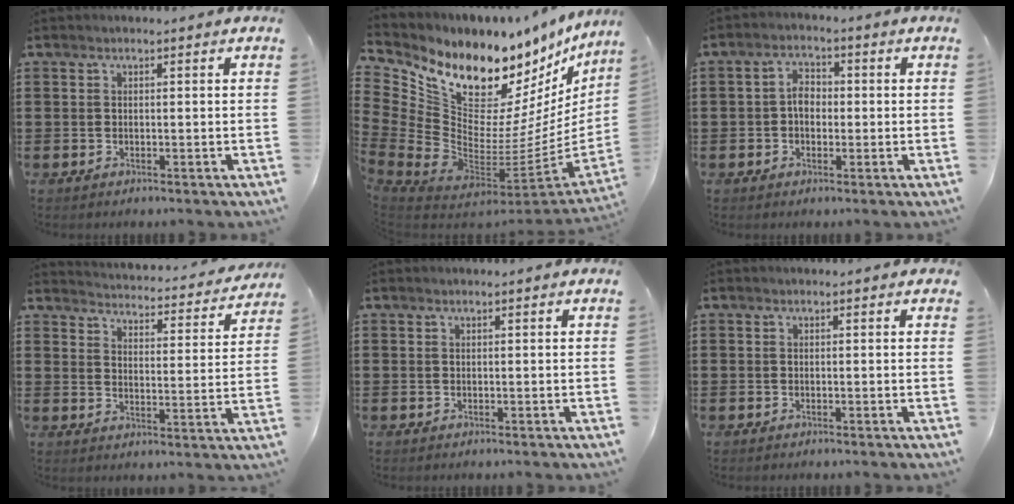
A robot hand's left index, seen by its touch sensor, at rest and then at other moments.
{"total": 12.1, "force": [8.5, 6.1, 6.1], "torque": [-0.121, -0.093, 0.145]}
{"total": 3.4, "force": [-0.1, 2.2, 2.6], "torque": [-0.051, 0.007, -0.005]}
{"total": 3.4, "force": [3.4, -0.3, 0.2], "torque": [-0.028, -0.034, 0.051]}
{"total": 0.0}
{"total": 0.0}